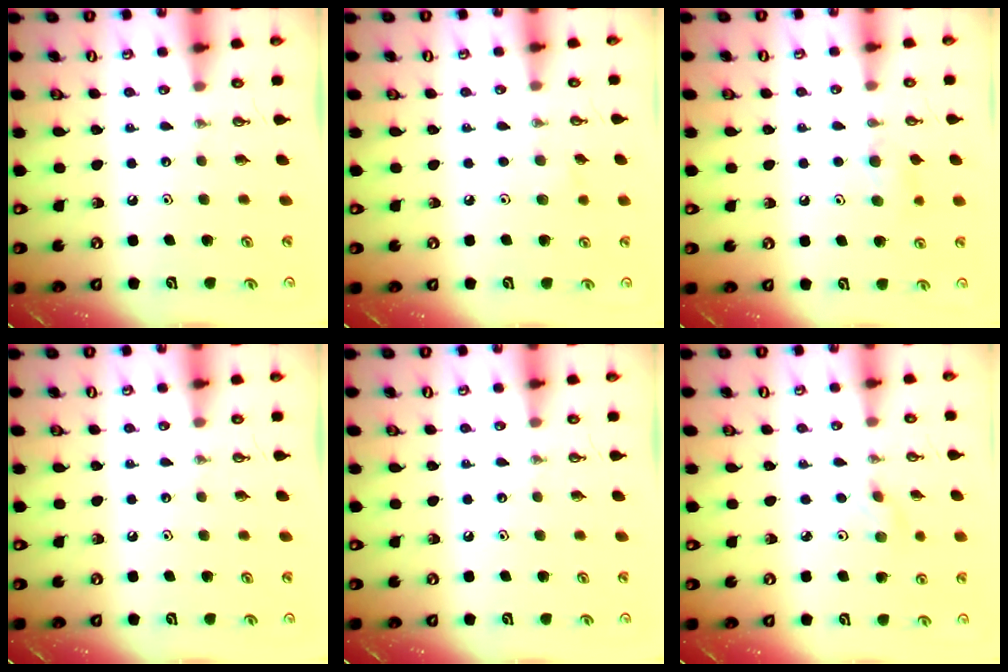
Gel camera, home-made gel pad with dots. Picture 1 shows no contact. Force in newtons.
{"total": 6.2, "press": 5.7, "slide": 2.7}
{"total": 6.4, "press": 6.3, "slide": 1.4}
{"total": 0.0}
{"total": 0.0}
{"total": 2.9, "press": 2.6, "slide": 1.4}